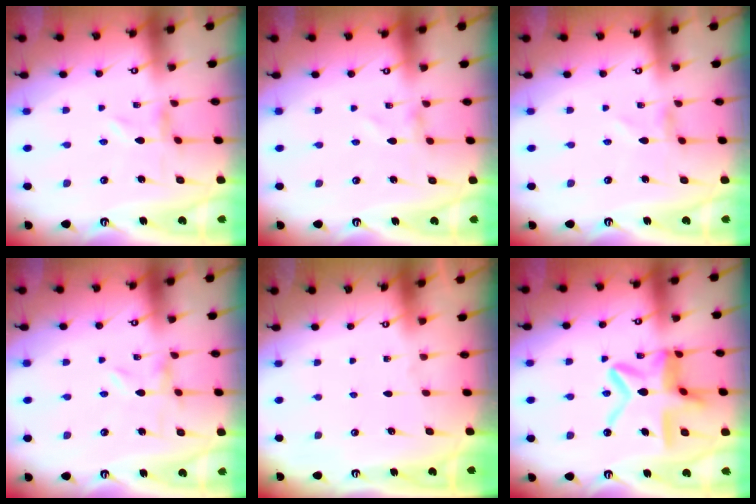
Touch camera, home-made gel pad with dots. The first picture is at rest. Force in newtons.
{"total": 0.9, "press": 0.9, "slide": 0.1}
{"total": 0.6, "press": 0.6, "slide": 0.2}
{"total": 0.0}
{"total": 0.0}
{"total": 16.2, "press": 16.1, "slide": 1.6}